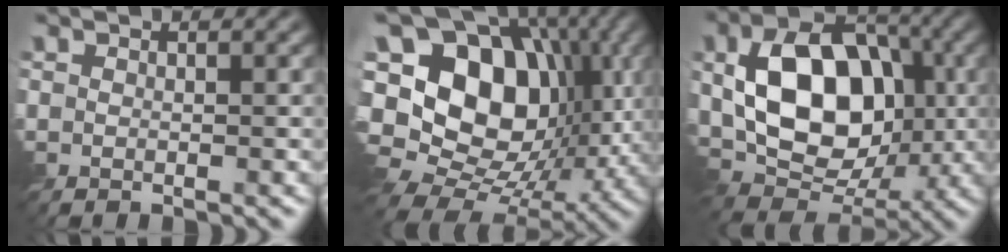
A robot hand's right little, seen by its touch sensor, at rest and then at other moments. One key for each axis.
{"total": 17.3, "fx": 1.3, "fy": 13.4, "fz": 10.8, "tx": -0.213, "ty": 0.018, "tz": 0.027}
{"total": 11.4, "fx": 0.3, "fy": 7.9, "fz": 8.2, "tx": -0.143, "ty": 0.000, "tz": 0.005}